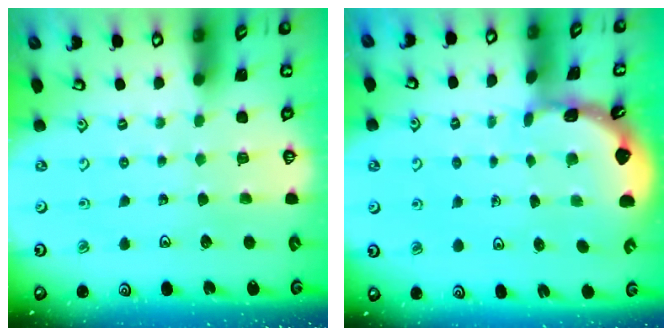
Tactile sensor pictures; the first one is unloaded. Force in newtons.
{"total": 1.6, "press": 1.6, "slide": 0.2}